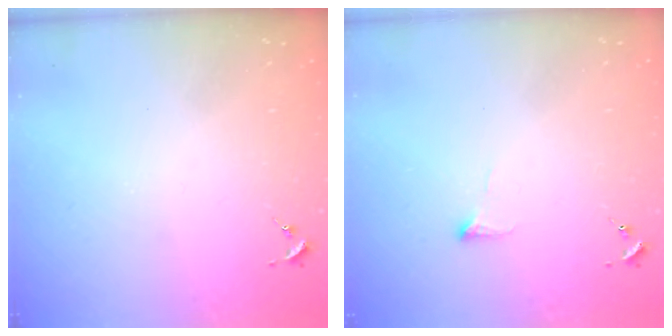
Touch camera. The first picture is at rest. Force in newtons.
{"total": 4.9, "press": 4.7, "slide": 1.1}